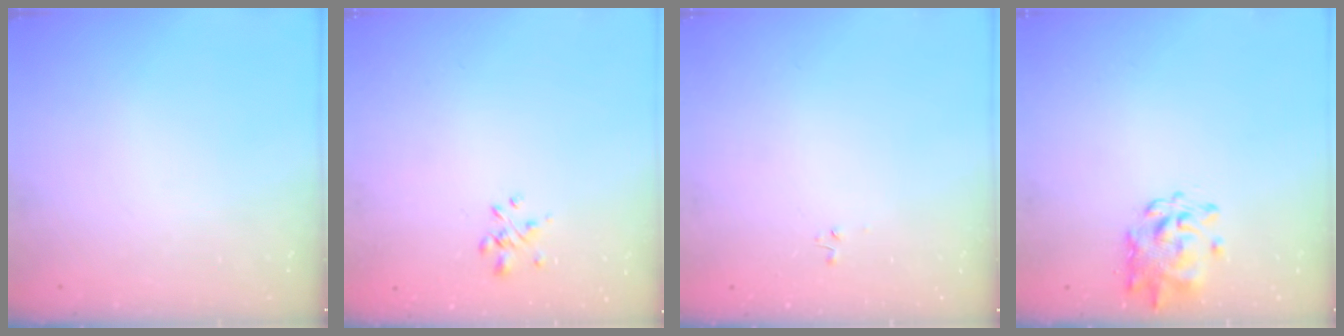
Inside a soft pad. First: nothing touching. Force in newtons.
{"total": 1.9, "press": 1.8, "slide": 0.6}
{"total": 0.0}
{"total": 1.2, "press": 1.2, "slide": 0.1}